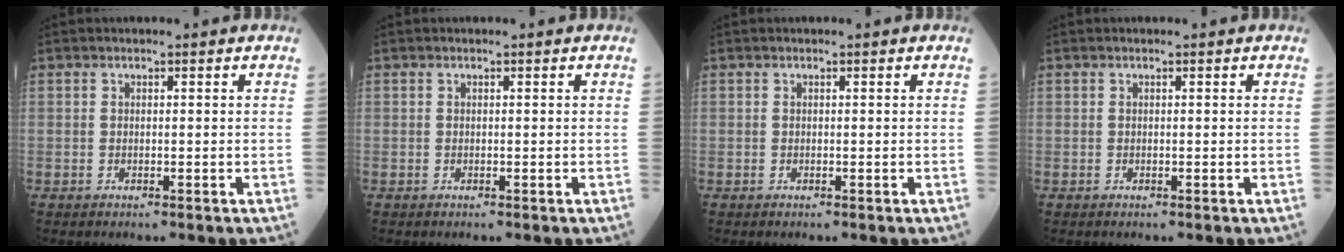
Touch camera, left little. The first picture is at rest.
{"total": 0.0}
{"total": 0.0}
{"total": 0.0}